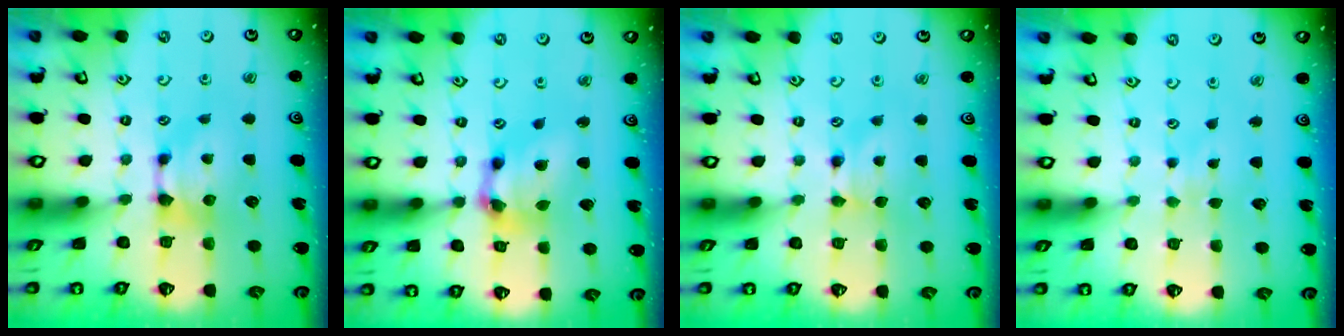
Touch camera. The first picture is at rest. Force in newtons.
{"total": 7.0, "press": 6.6, "slide": 2.3}
{"total": 0.0}
{"total": 3.5, "press": 3.5, "slide": 0.4}